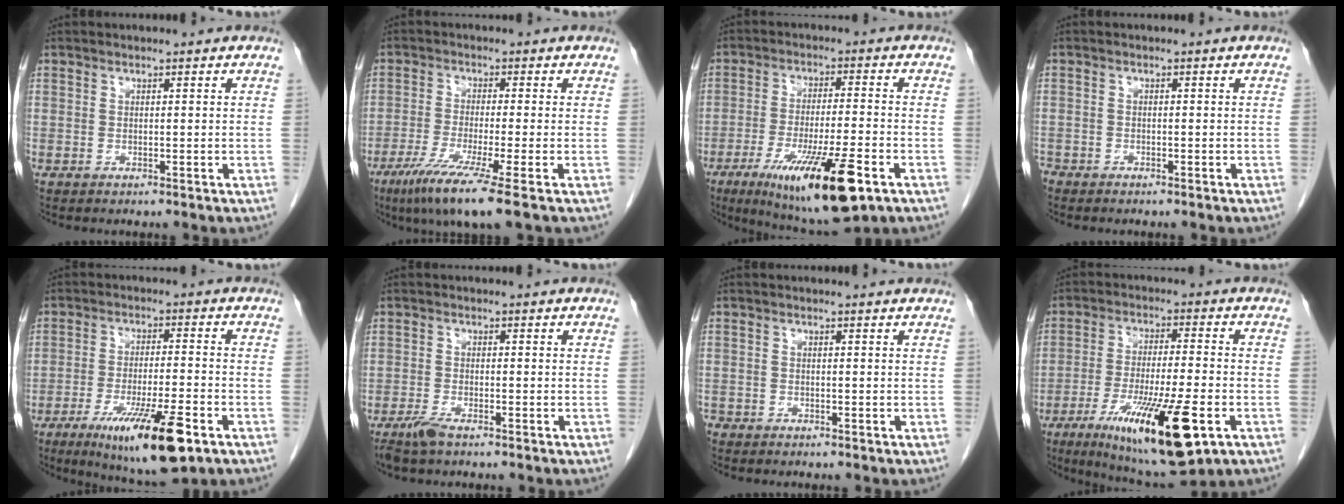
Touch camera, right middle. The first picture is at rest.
{"total": 9.5, "force": [-5.9, -1.0, 7.4], "torque": [-0.131, -0.031, -0.104]}
{"total": 15.8, "force": [-8.0, 2.1, 13.4], "torque": [-0.219, -0.033, -0.123]}
{"total": 2.1, "force": [-1.8, 1.0, 0.4], "torque": [-0.008, 0.000, -0.030]}
{"total": 13.8, "force": [-7.3, 1.8, 11.5], "torque": [-0.184, -0.027, -0.112]}
{"total": 2.8, "force": [-2.2, 0.4, 1.7], "torque": [-0.042, -0.005, -0.043]}
{"total": 1.3, "force": [-0.7, 0.9, 0.7], "torque": [-0.001, 0.006, -0.010]}
{"total": 17.5, "force": [-7.8, 2.7, 15.5], "torque": [-0.257, -0.033, -0.117]}